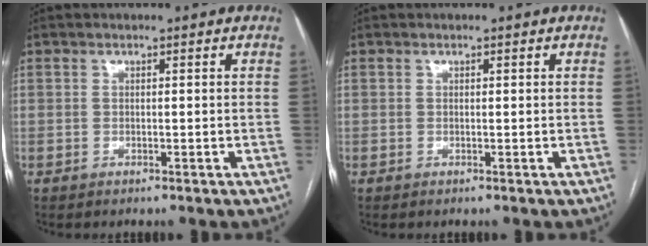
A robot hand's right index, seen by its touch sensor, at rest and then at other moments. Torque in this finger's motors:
{"motor_torque": [0.10, 0.05, 0.03, 0.01]}